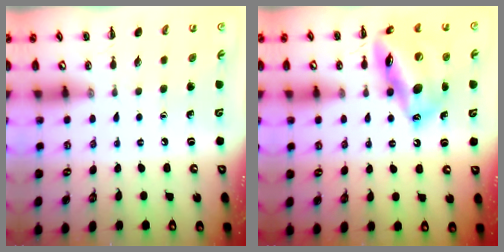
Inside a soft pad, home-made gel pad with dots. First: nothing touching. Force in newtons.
{"total": 19.1, "press": 18.5, "slide": 4.6}